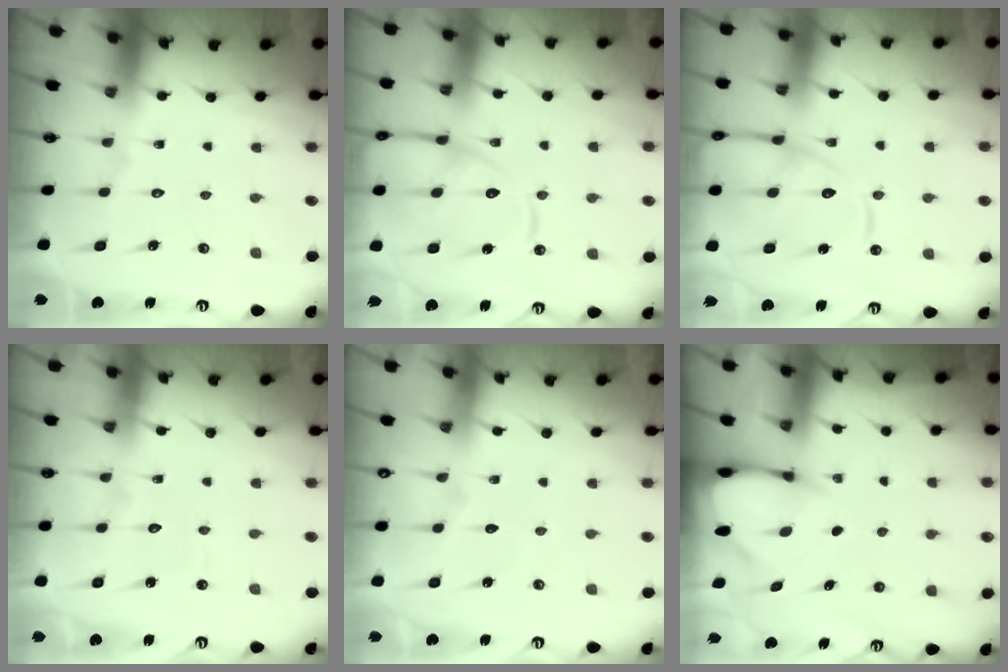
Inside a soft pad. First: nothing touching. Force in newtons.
{"total": 14.5, "press": 14.4, "slide": 1.5}
{"total": 14.5, "press": 14.4, "slide": 1.5}
{"total": 4.9, "press": 4.8, "slide": 0.4}
{"total": 2.6, "press": 2.6, "slide": 0.4}
{"total": 3.1, "press": 3.0, "slide": 0.4}